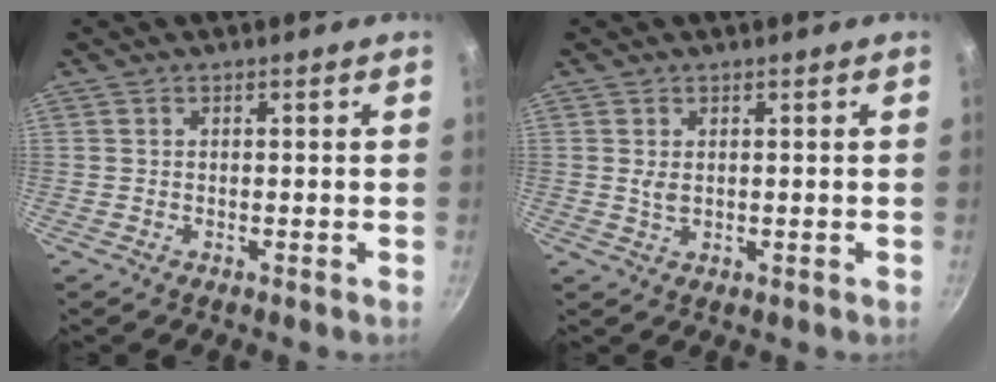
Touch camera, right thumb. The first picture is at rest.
{"total": 2.0, "force": [0.5, 1.2, 1.6], "torque": [-0.028, -0.005, 0.011]}